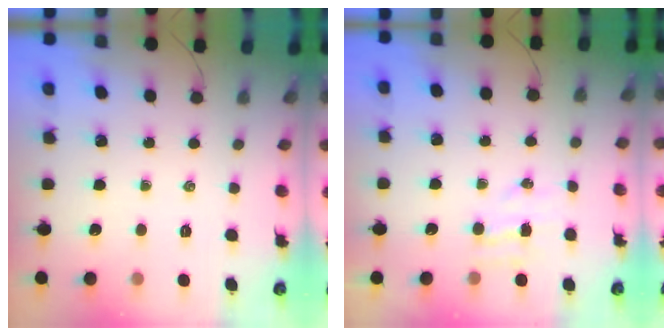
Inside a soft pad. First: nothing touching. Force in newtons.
{"total": 4.5, "press": 4.4, "slide": 0.8}